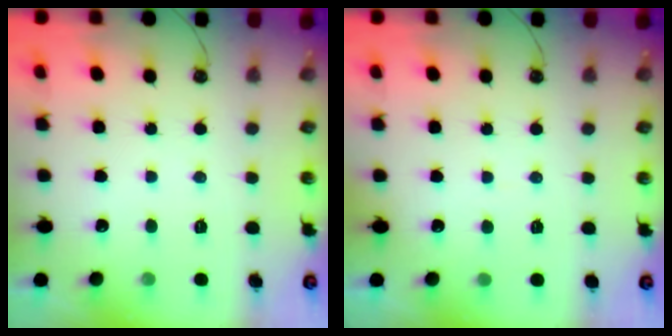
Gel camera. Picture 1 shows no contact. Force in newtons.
{"total": 1.4, "press": 1.4, "slide": 0.1}